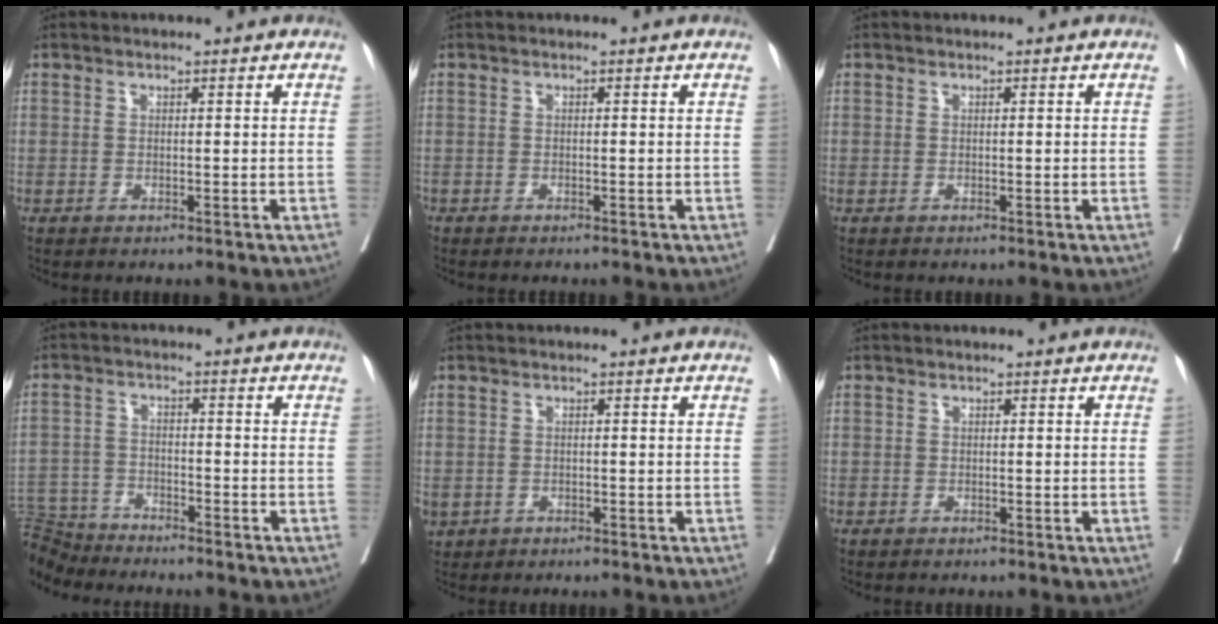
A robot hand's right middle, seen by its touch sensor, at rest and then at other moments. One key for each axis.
{"total": 0.6, "fx": -0.5, "fy": 0.1, "fz": 0.1, "tx": -0.003, "ty": -0.001, "tz": -0.013}
{"total": 0.0}
{"total": 8.1, "fx": -7.9, "fy": 1.8, "fz": 0.4, "tx": -0.015, "ty": -0.001, "tz": -0.149}
{"total": 3.5, "fx": -1.4, "fy": 2.9, "fz": 1.3, "tx": -0.041, "ty": -0.006, "tz": -0.016}
{"total": 0.7, "fx": -0.3, "fy": 0.6, "fz": 0.0, "tx": 0.000, "ty": 0.003, "tz": -0.007}